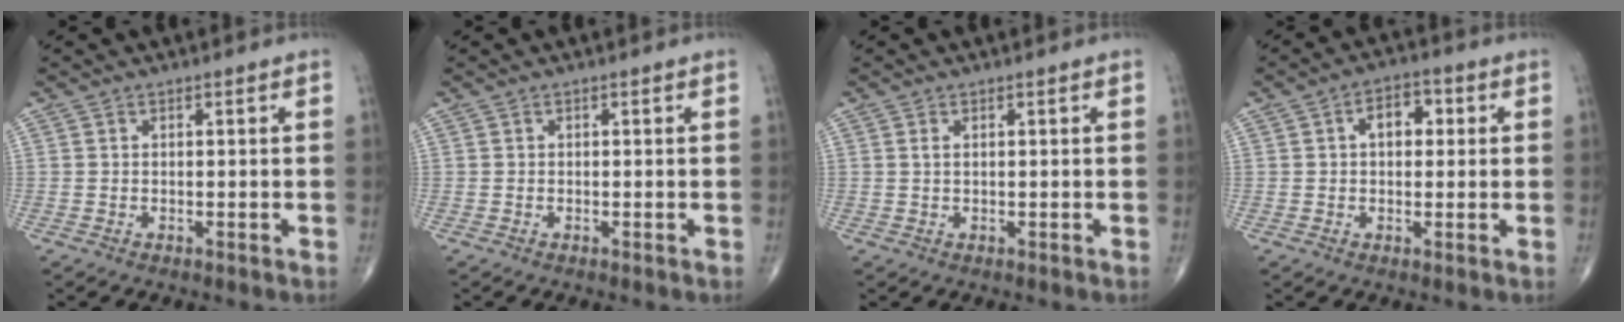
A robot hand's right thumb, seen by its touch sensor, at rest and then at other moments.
{"total": 0.0}
{"total": 0.8, "force": [0.3, 0.2, 0.7], "torque": [-0.017, 0.004, 0.009]}
{"total": 5.7, "force": [1.1, 3.6, 4.2], "torque": [-0.044, 0.012, 0.009]}